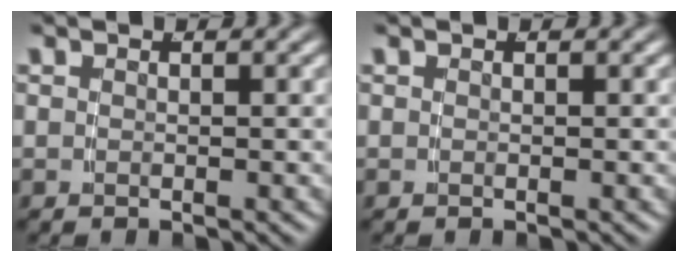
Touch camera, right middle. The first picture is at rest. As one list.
[{"total": 0.0}]